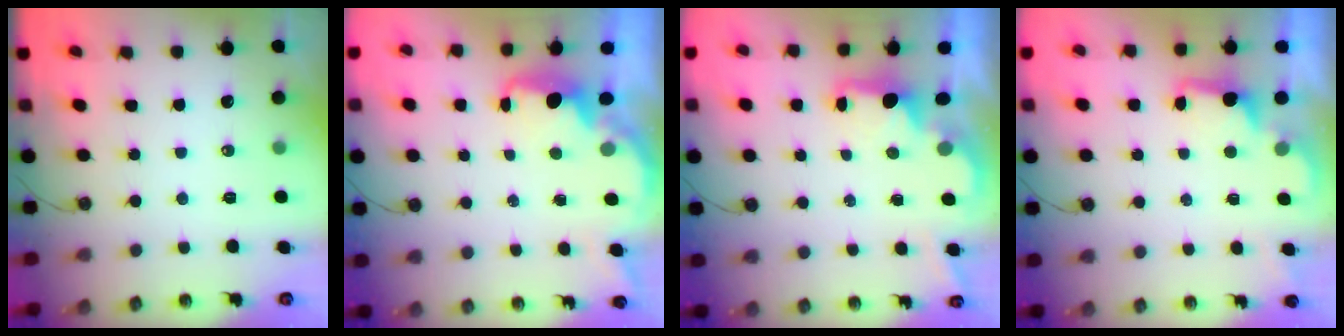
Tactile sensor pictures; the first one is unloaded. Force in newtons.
{"total": 2.3, "press": 2.2, "slide": 0.8}
{"total": 1.7, "press": 1.6, "slide": 0.7}
{"total": 2.5, "press": 2.4, "slide": 0.6}